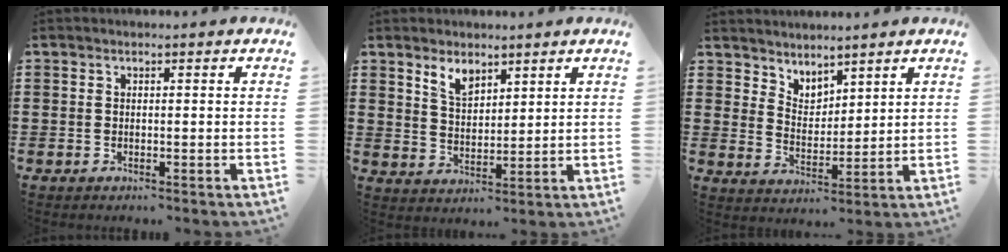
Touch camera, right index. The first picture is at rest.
{"total": 4.1, "force": [3.2, 1.9, 1.8], "torque": [-0.045, 0.002, 0.060]}
{"total": 3.8, "force": [3.6, 1.1, -0.4], "torque": [-0.006, -0.010, 0.069]}